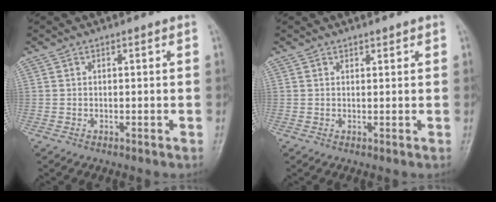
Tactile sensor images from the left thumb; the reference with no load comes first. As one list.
[{"total": 0.9, "force": [0.8, 0.4, 0.3], "torque": [0.000, -0.005, 0.011]}]